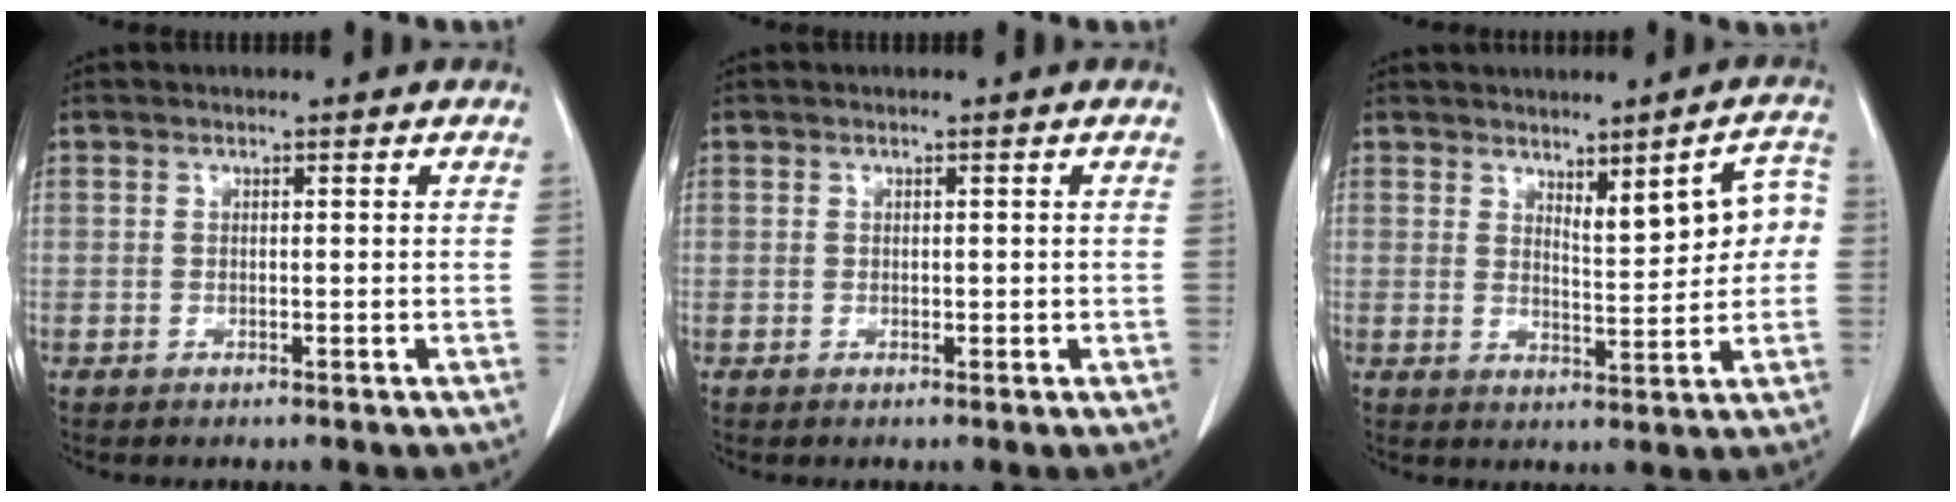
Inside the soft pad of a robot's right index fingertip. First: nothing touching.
{"total": 1.0, "force": [0.0, 0.8, 0.6], "torque": [-0.006, 0.003, 0.002]}
{"total": 6.9, "force": [1.6, 2.0, 6.5], "torque": [-0.081, 0.012, 0.028]}